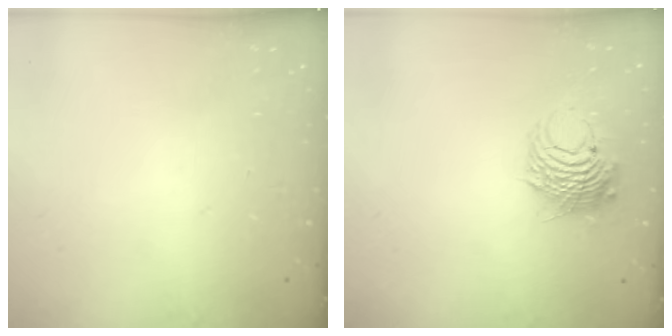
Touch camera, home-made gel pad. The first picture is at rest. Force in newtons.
{"total": 8.1, "press": 8.0, "slide": 1.1}